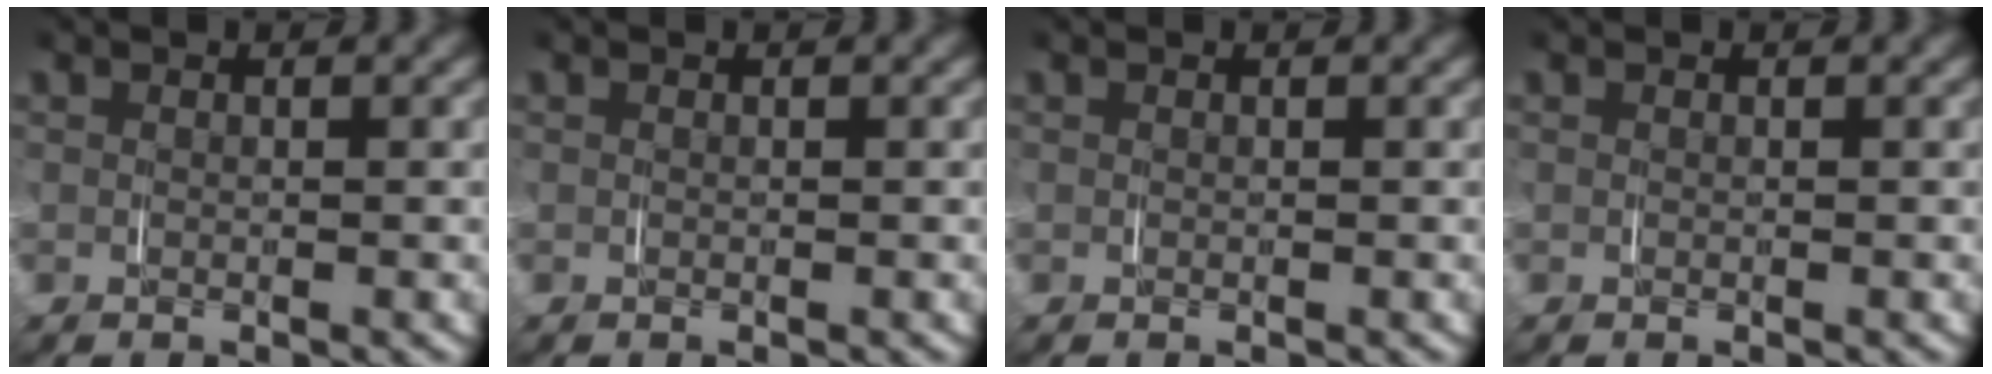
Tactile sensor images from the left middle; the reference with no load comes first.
{"total": 0.0}
{"total": 0.0}
{"total": 0.0}